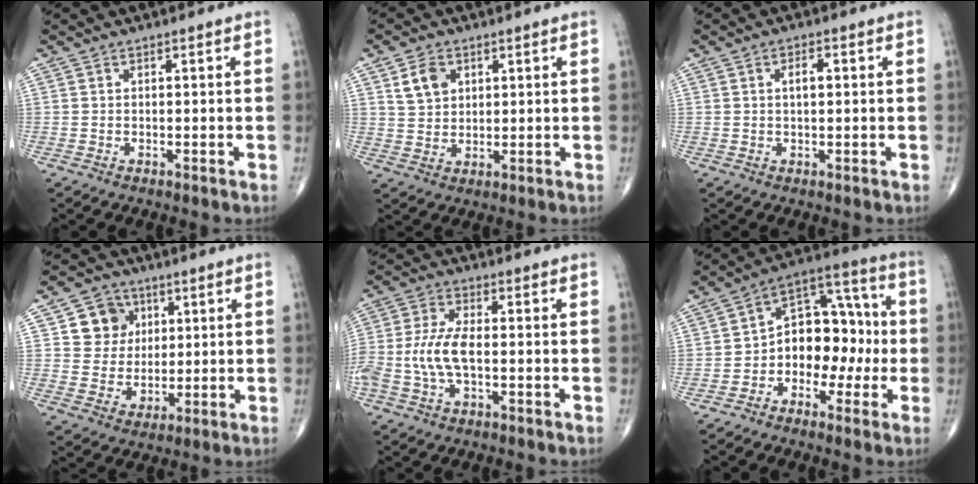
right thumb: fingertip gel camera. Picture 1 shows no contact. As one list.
[{"total": 5.6, "force": [2.4, 4.1, 3.0], "torque": [-0.038, -0.011, 0.047]}, {"total": 2.8, "force": [0.5, 1.3, 2.5], "torque": [-0.041, 0.005, 0.008]}, {"total": 9.2, "force": [2.9, 8.3, 2.8], "torque": [-0.008, -0.006, 0.052]}, {"total": 8.9, "force": [-1.4, 4.2, 7.8], "torque": [-0.185, 0.020, -0.030]}, {"total": 13.9, "force": [-2.0, 9.5, 10.0], "torque": [-0.108, 0.056, -0.043]}]